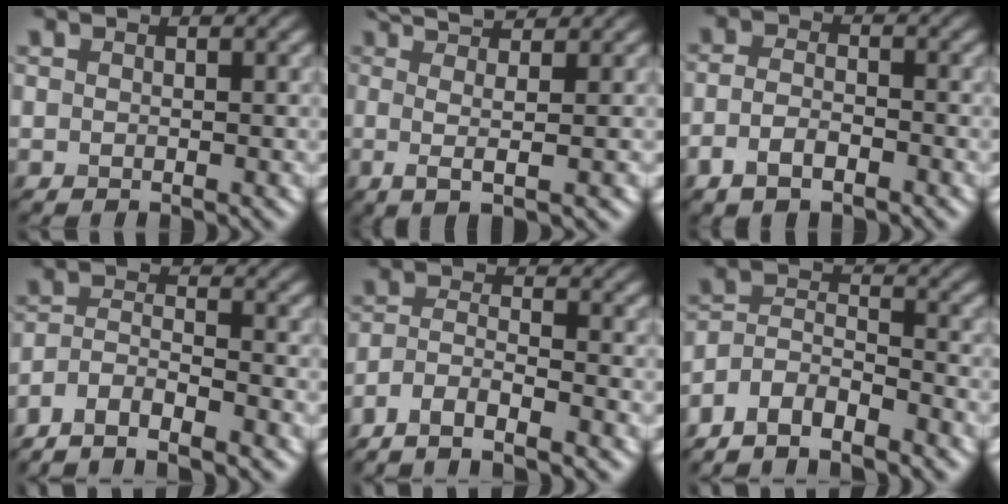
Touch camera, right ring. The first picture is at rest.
{"total": 5.2, "force": [2.0, 1.0, 4.7], "torque": [-0.081, 0.004, 0.024]}
{"total": 2.9, "force": [-1.5, 1.3, 2.1], "torque": [-0.041, -0.001, -0.034]}
{"total": 4.6, "force": [-3.9, 0.9, 2.2], "torque": [-0.040, -0.003, -0.080]}
{"total": 4.7, "force": [-3.8, 0.9, 2.6], "torque": [-0.049, -0.003, -0.077]}
{"total": 5.2, "force": [-4.5, 1.5, 2.1], "torque": [-0.032, -0.002, -0.091]}